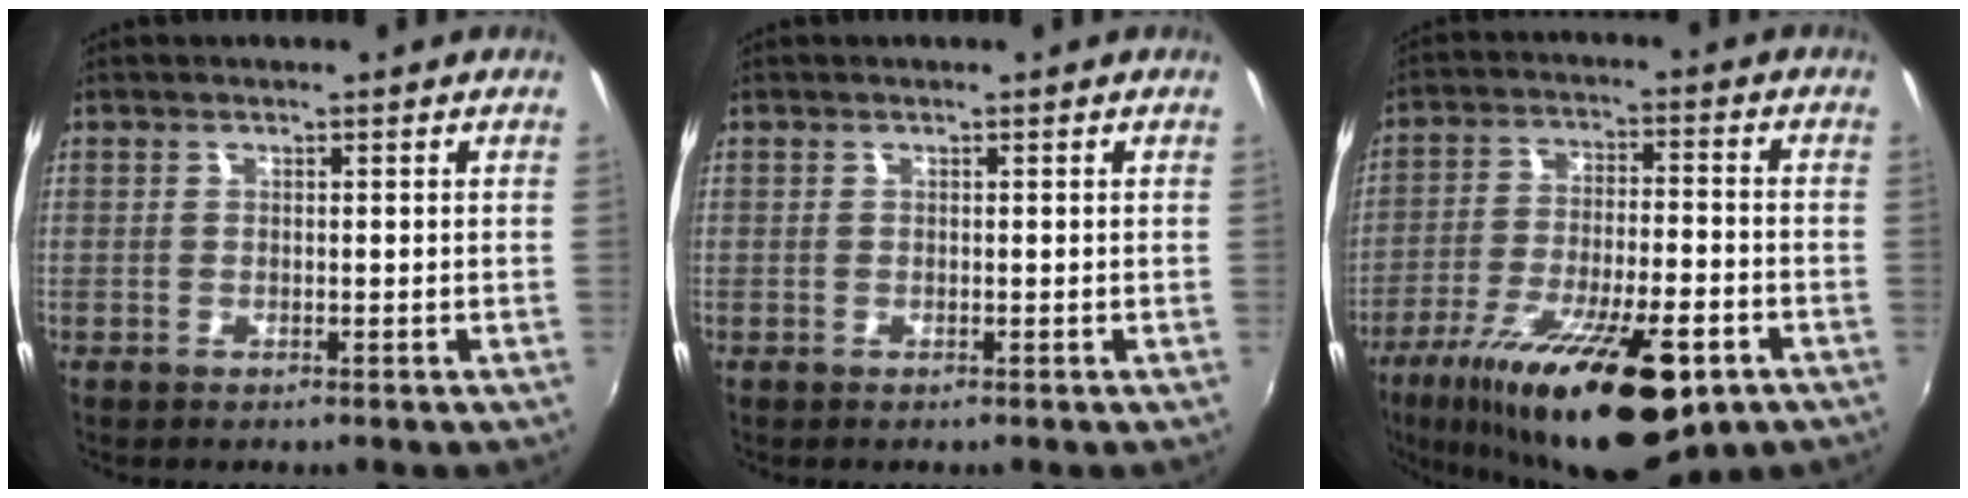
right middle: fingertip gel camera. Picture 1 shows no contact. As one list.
[{"total": 0.0}, {"total": 22.9, "force": [-13.8, 6.7, 17.0], "torque": [-0.299, -0.049, -0.215]}]